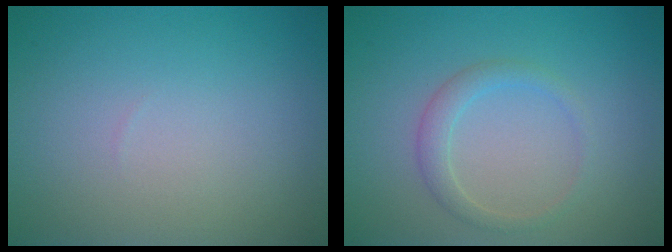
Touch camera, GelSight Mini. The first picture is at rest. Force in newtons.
{"total": 1.8, "press": 1.8, "slide": 0.0}